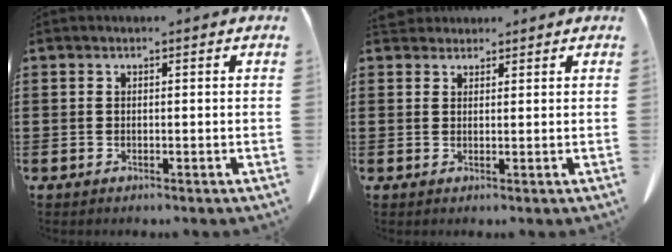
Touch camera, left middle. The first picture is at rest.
{"total": 2.1, "force": [2.0, 0.8, 0.3], "torque": [-0.012, 0.004, 0.040]}